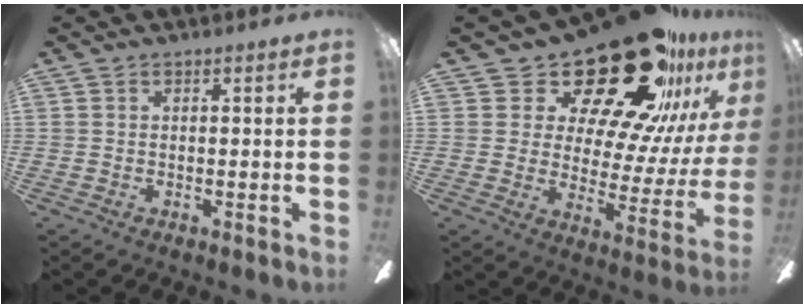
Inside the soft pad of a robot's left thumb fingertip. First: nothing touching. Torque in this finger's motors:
{"motor_torque": [0.32, 1.29, 1.48, -1.28, 0.03]}